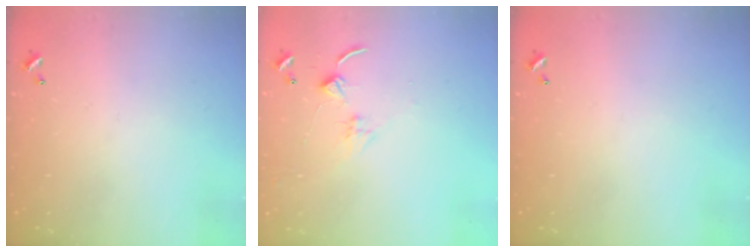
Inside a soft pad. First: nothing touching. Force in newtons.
{"total": 2.4, "press": 2.3, "slide": 0.4}
{"total": 0.0}